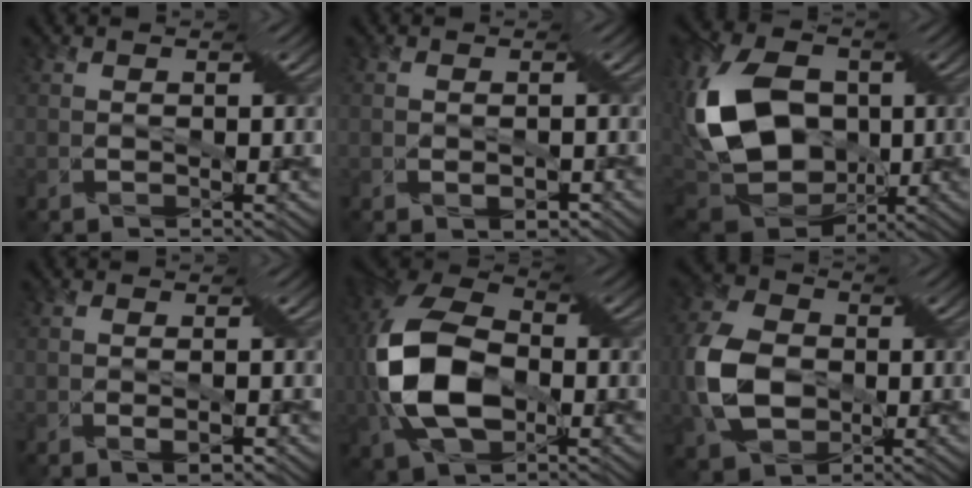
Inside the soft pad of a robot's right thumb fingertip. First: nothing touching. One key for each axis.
{"total": 1.8, "fx": -0.9, "fy": 1.1, "fz": 1.2, "tx": -0.021, "ty": -0.010, "tz": -0.010}
{"total": 16.6, "fx": 0.2, "fy": 11.5, "fz": 11.9, "tx": -0.295, "ty": -0.014, "tz": 0.006}
{"total": 2.1, "fx": -1.0, "fy": 0.3, "fz": 1.9, "tx": -0.036, "ty": -0.011, "tz": -0.012}
{"total": 14.3, "fx": -2.4, "fy": 8.7, "fz": 11.1, "tx": -0.287, "ty": -0.018, "tz": -0.050}
{"total": 9.7, "fx": -1.6, "fy": 7.0, "fz": 6.6, "tx": -0.185, "ty": -0.005, "tz": -0.033}